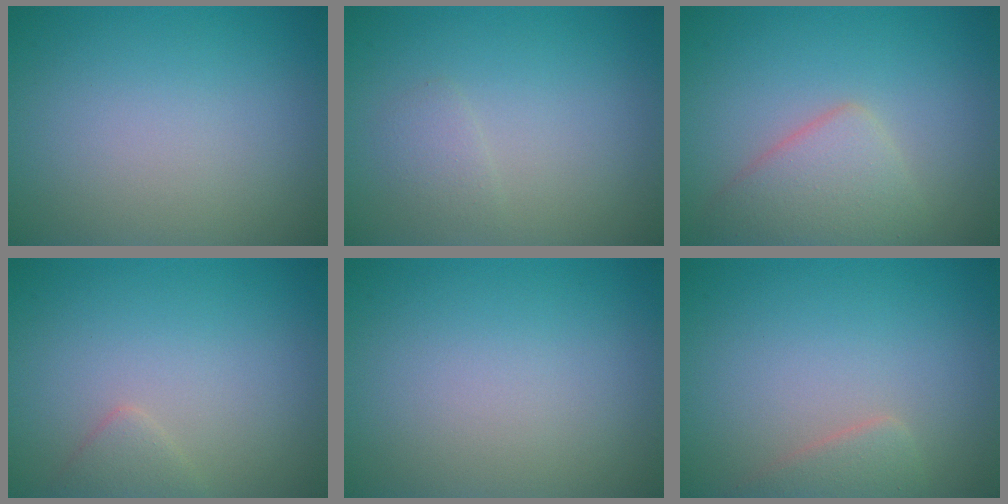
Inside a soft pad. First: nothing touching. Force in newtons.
{"total": 1.1, "press": 1.1, "slide": 0.1}
{"total": 3.6, "press": 3.6, "slide": 0.2}
{"total": 1.3, "press": 1.3, "slide": 0.0}
{"total": 0.0}
{"total": 2.0, "press": 2.0, "slide": 0.1}